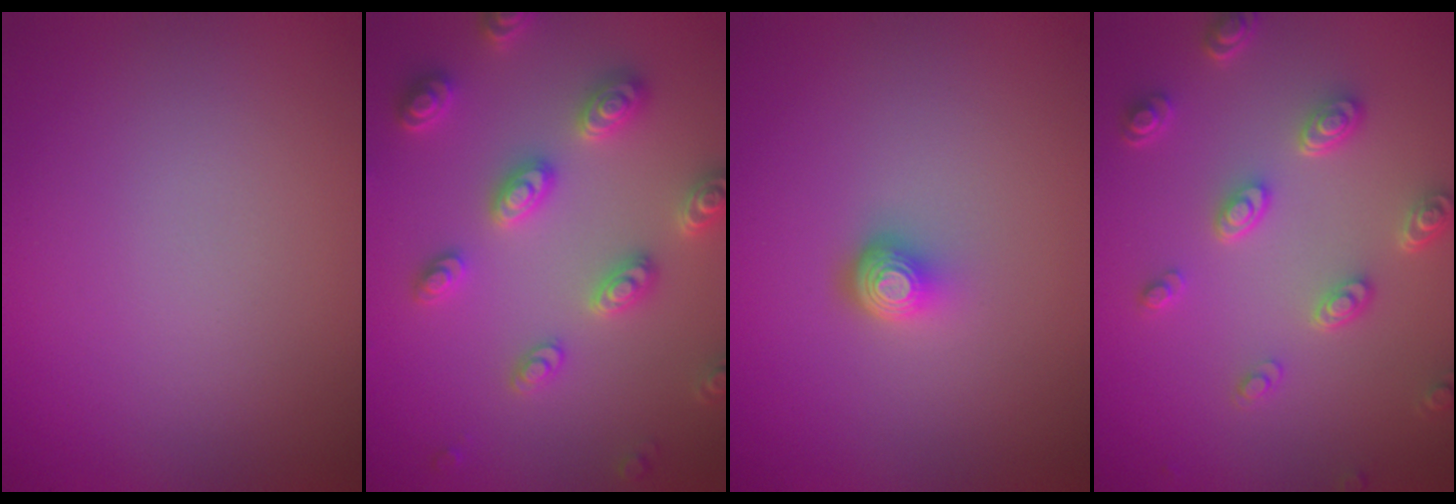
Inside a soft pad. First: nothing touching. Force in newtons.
{"total": 5.2, "press": 5.0, "slide": 1.2}
{"total": 2.3, "press": 1.4, "slide": 1.8}
{"total": 4.5, "press": 3.4, "slide": 3.0}